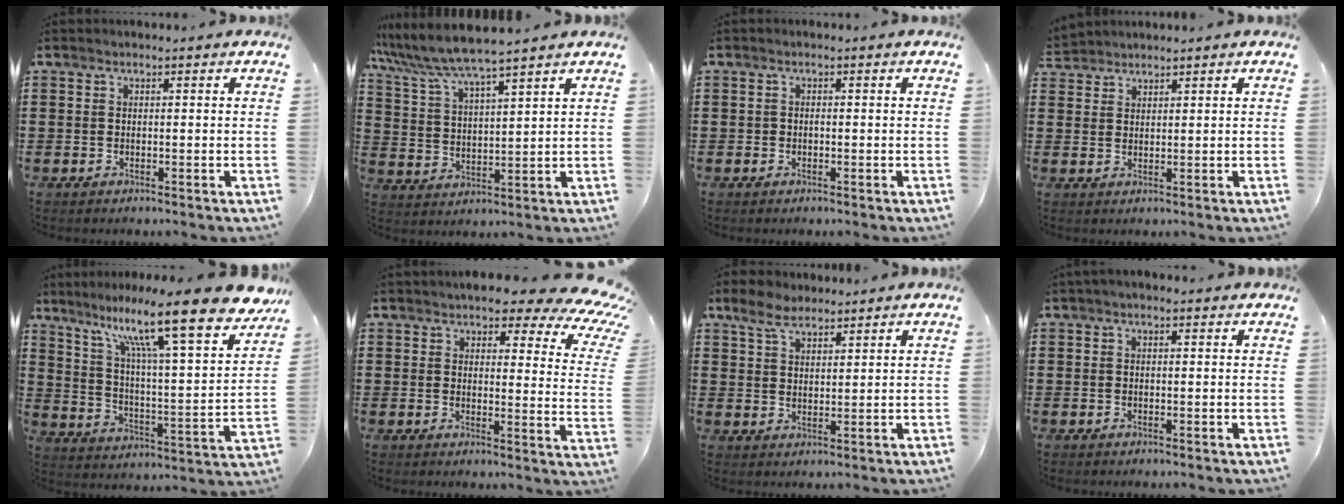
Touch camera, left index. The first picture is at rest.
{"total": 6.2, "force": [5.6, -0.4, 2.7], "torque": [-0.075, -0.027, 0.095]}
{"total": 0.6, "force": [-0.4, 0.4, 0.3], "torque": [-0.009, -0.001, -0.007]}
{"total": 1.9, "force": [1.8, 0.4, -0.2], "torque": [-0.002, 0.000, 0.037]}
{"total": 15.9, "force": [11.8, 1.3, 10.6], "torque": [-0.204, -0.072, 0.187]}
{"total": 6.1, "force": [4.7, 1.8, 3.4], "torque": [-0.063, -0.028, 0.075]}
{"total": 4.8, "force": [3.6, 2.4, 2.1], "torque": [-0.054, 0.004, 0.068]}
{"total": 0.9, "force": [0.1, 0.5, 0.7], "torque": [-0.014, 0.004, 0.002]}